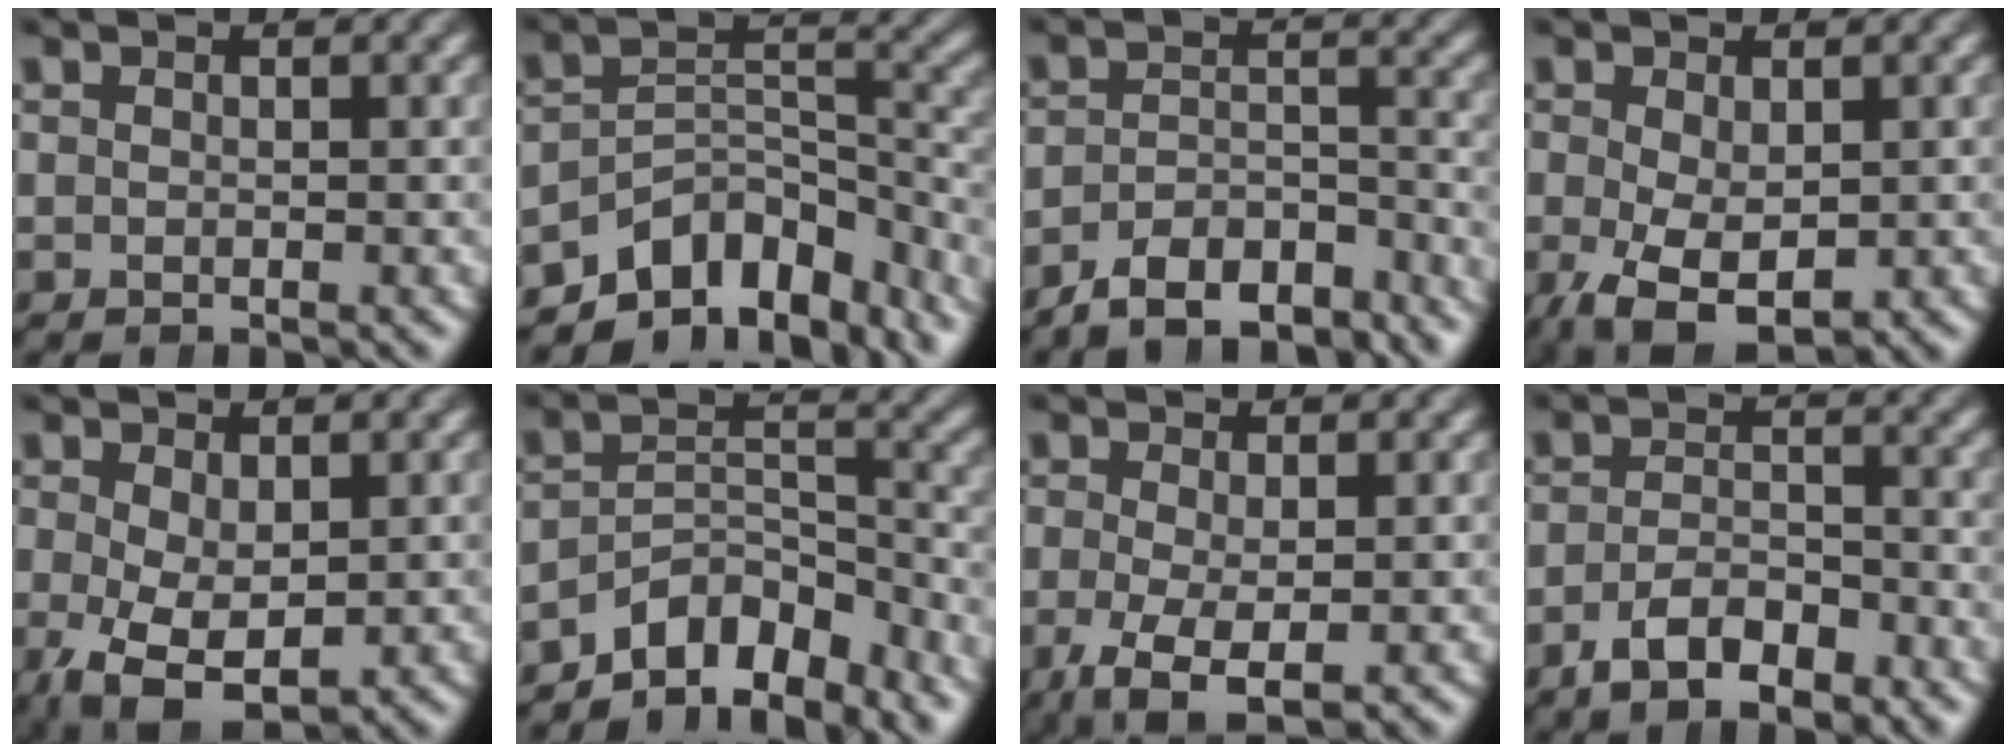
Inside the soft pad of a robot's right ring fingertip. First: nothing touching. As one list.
[{"total": 13.9, "force": [-9.3, 8.0, 6.6], "torque": [-0.096, -0.041, -0.134]}, {"total": 8.4, "force": [-7.3, 3.0, 2.7], "torque": [-0.041, -0.026, -0.112]}, {"total": 7.9, "force": [-4.3, 4.4, 5.0], "torque": [-0.115, -0.071, -0.032]}, {"total": 7.0, "force": [-3.7, 3.8, 4.6], "torque": [-0.105, -0.066, -0.026]}, {"total": 8.4, "force": [-5.8, 4.6, 4.1], "torque": [-0.064, -0.030, -0.089]}, {"total": 6.5, "force": [-3.6, 2.9, 4.6], "torque": [-0.109, -0.055, -0.030]}, {"total": 4.9, "force": [-3.5, 2.1, 2.6], "torque": [-0.035, -0.012, -0.053]}]